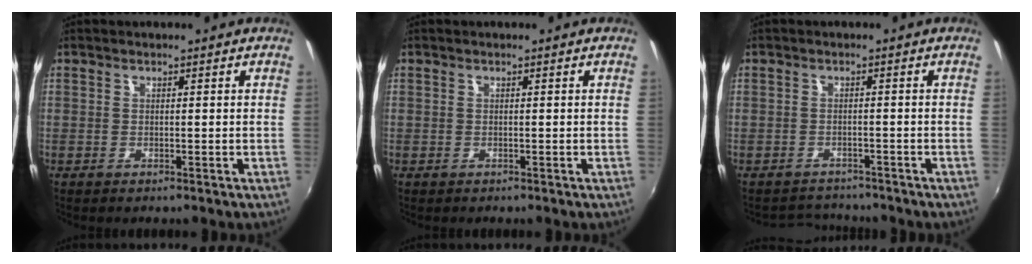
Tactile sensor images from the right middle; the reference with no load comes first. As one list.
[{"total": 0.0}, {"total": 3.8, "force": [-3.7, 1.1, -0.3], "torque": [-0.008, 0.009, -0.061]}]